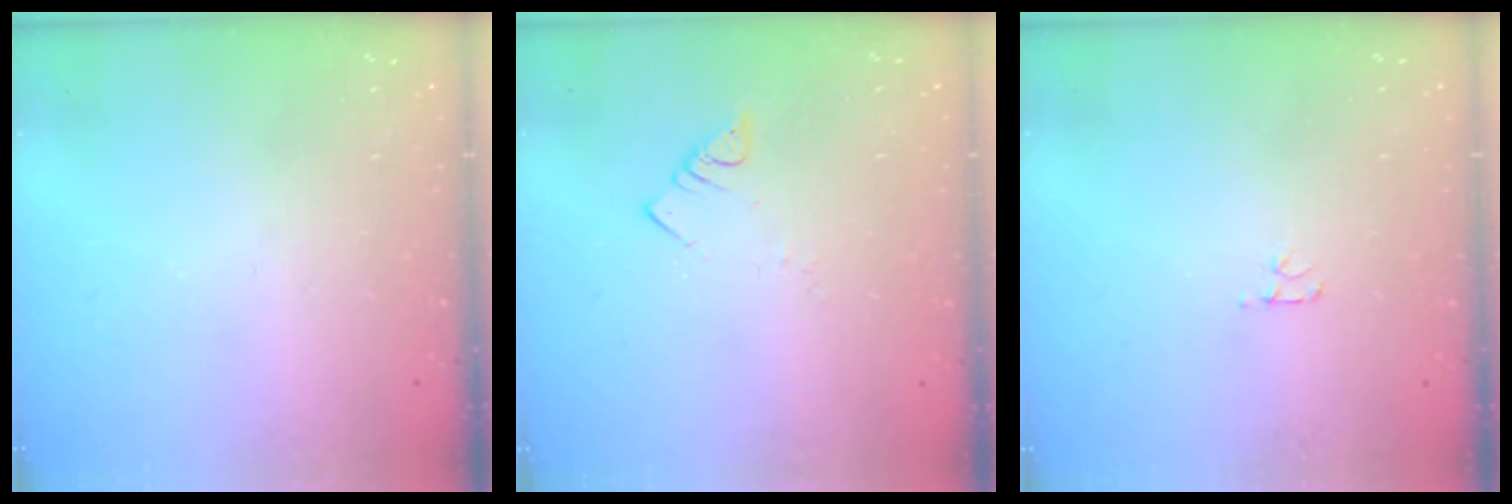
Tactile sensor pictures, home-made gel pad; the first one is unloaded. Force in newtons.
{"total": 3.4, "press": 3.4, "slide": 0.3}
{"total": 2.7, "press": 2.7, "slide": 0.3}